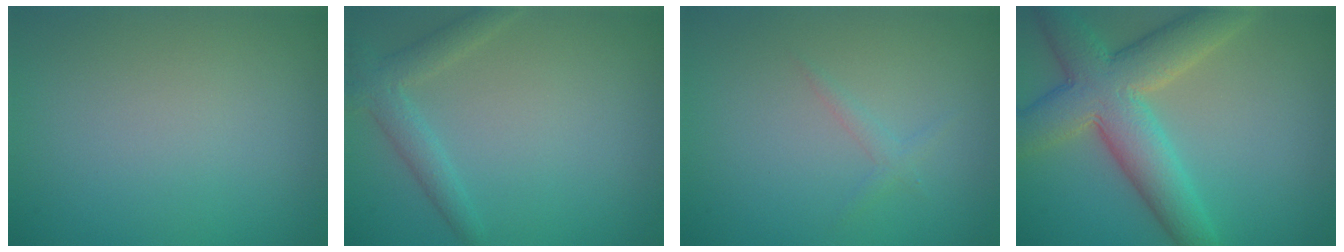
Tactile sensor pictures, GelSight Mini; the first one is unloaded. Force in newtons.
{"total": 2.4, "press": 2.4, "slide": 0.1}
{"total": 1.0, "press": 1.0, "slide": 0.0}
{"total": 9.3, "press": 9.3, "slide": 0.4}